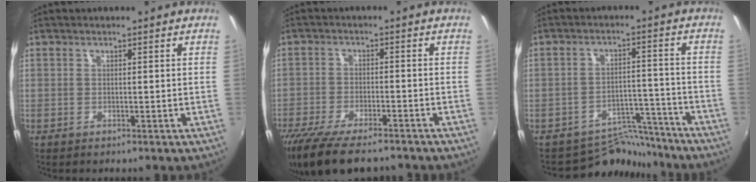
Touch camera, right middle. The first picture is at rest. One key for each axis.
{"total": 14.4, "fx": -11.7, "fy": 4.0, "fz": 7.4, "tx": -0.161, "ty": -0.039, "tz": -0.195}
{"total": 8.5, "fx": -8.0, "fy": 2.8, "fz": -0.7, "tx": 0.007, "ty": 0.032, "tz": -0.121}